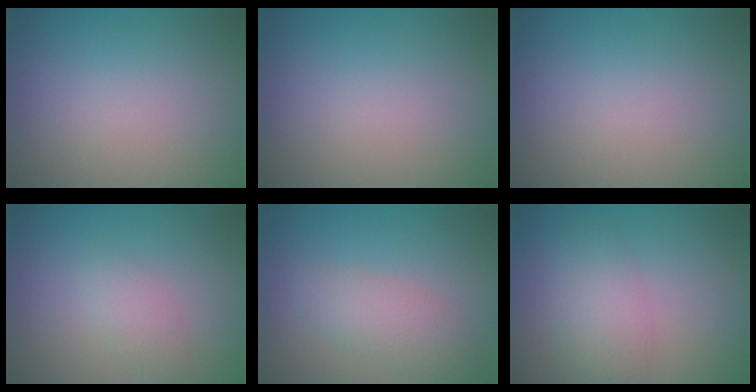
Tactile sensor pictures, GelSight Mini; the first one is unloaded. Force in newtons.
{"total": 0.0}
{"total": 0.0}
{"total": 1.8, "press": 1.8, "slide": 0.1}
{"total": 2.8, "press": 2.8, "slide": 0.0}
{"total": 3.4, "press": 3.4, "slide": 0.0}